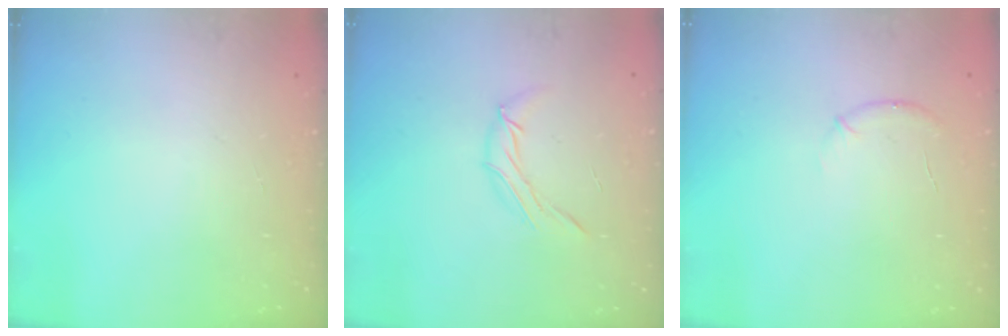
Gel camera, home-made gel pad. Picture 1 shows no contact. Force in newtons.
{"total": 6.6, "press": 6.6, "slide": 0.6}
{"total": 5.8, "press": 5.4, "slide": 2.2}